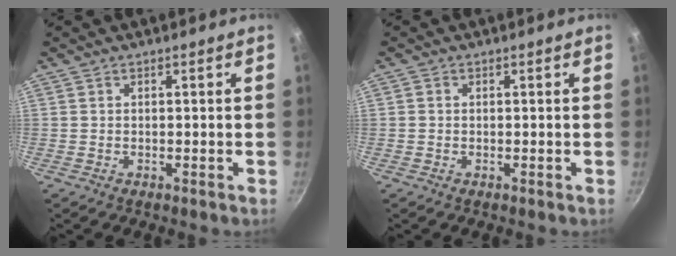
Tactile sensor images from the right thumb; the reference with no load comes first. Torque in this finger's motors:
{"motor_torque": [0.21, -0.20, -0.37, 0.18, -0.01]}